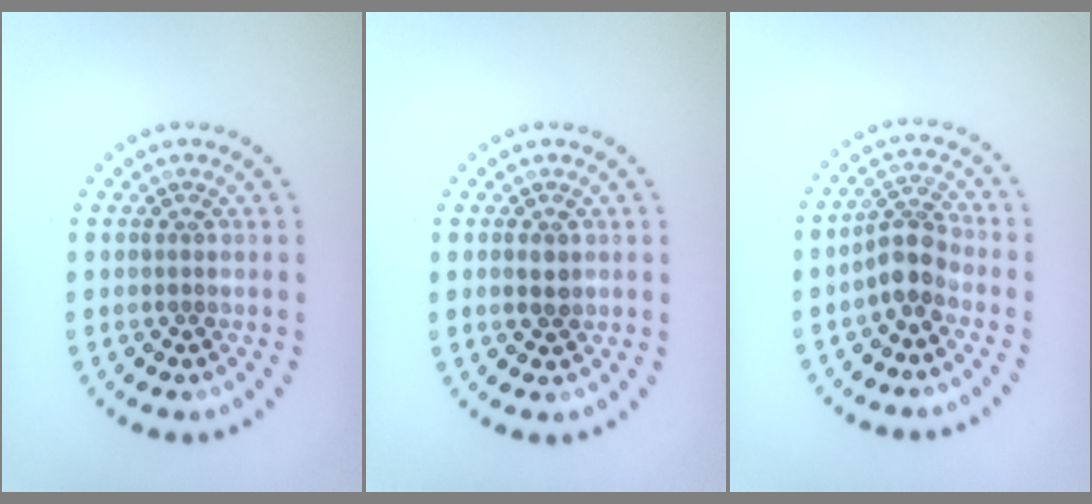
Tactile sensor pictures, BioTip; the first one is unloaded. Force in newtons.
{"total": 1.4, "press": 1.4, "slide": 0.1}
{"total": 2.9, "press": 2.3, "slide": 1.8}